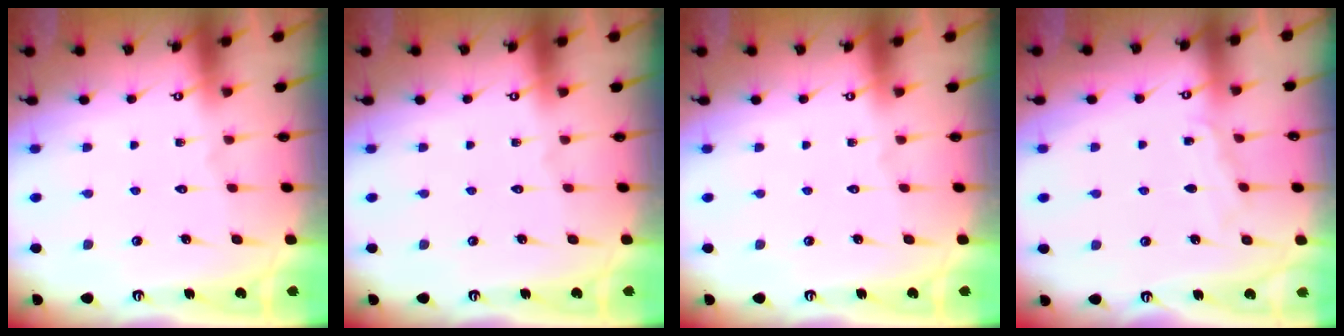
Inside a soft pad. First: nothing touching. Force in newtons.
{"total": 0.0}
{"total": 0.0}
{"total": 4.7, "press": 4.6, "slide": 0.4}